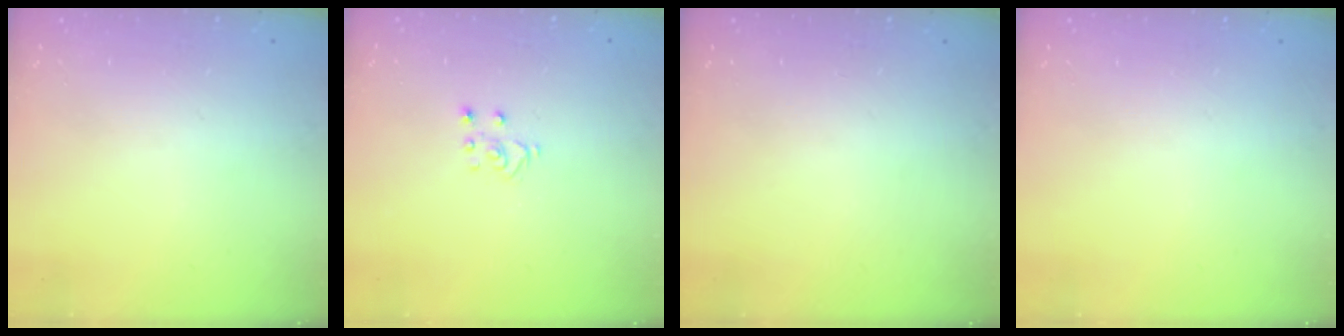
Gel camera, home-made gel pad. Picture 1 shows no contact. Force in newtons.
{"total": 3.9, "press": 3.9, "slide": 0.1}
{"total": 0.0}
{"total": 0.0}